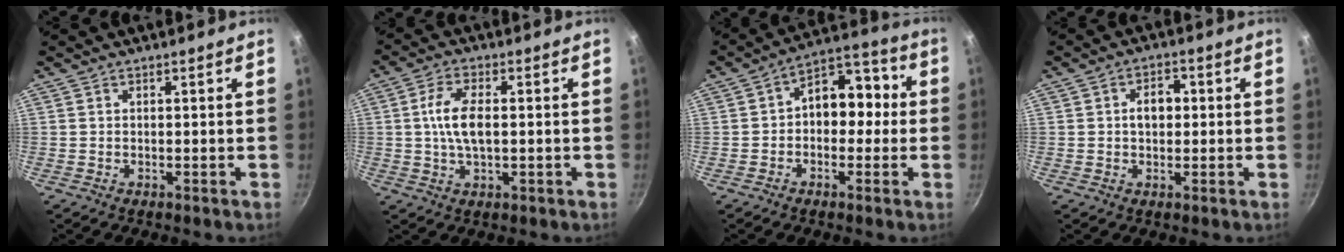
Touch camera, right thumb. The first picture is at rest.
{"total": 7.7, "force": [0.3, 3.8, 6.6], "torque": [-0.128, 0.011, 0.003]}
{"total": 10.7, "force": [-0.2, 7.7, 7.4], "torque": [-0.047, 0.043, -0.022]}
{"total": 4.7, "force": [0.4, 3.4, 3.3], "torque": [-0.025, 0.011, 0.001]}